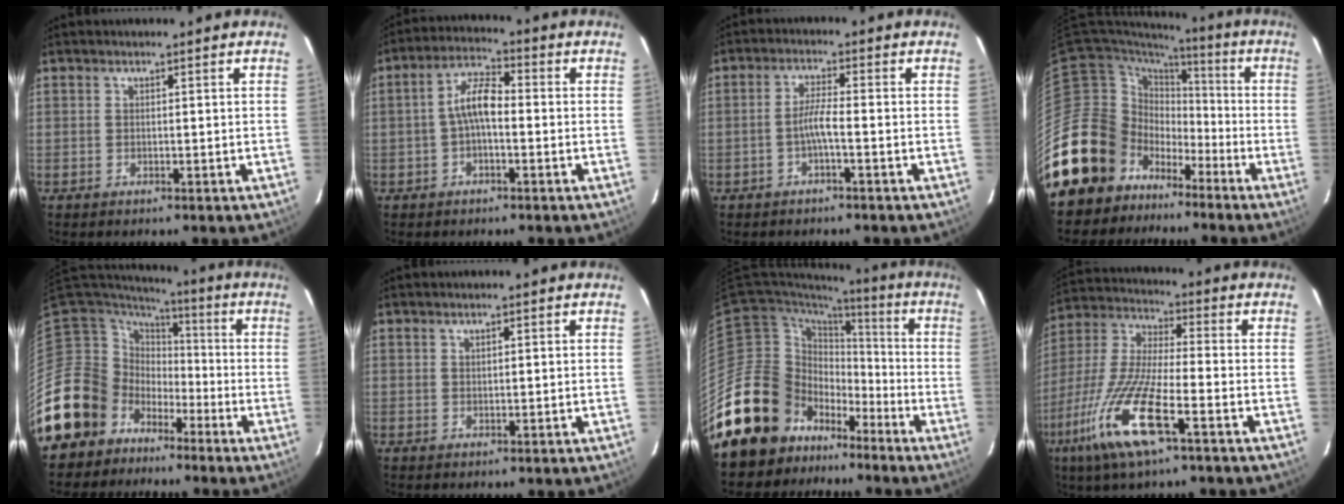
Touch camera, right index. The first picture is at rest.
{"total": 5.9, "force": [-1.0, 2.3, 5.3], "torque": [-0.109, 0.020, -0.021]}
{"total": 3.3, "force": [-1.4, 0.0, 2.9], "torque": [-0.062, 0.005, -0.028]}
{"total": 18.1, "force": [-9.7, 14.7, 4.2], "torque": [-0.122, 0.051, -0.163]}
{"total": 13.7, "force": [-7.2, 11.5, 1.7], "torque": [-0.068, 0.033, -0.131]}
{"total": 0.9, "force": [0.5, 0.4, 0.7], "torque": [-0.011, 0.004, 0.009]}
{"total": 19.7, "force": [-12.0, 14.7, 5.2], "torque": [-0.139, 0.053, -0.194]}
{"total": 16.7, "force": [-8.3, 3.2, 14.2], "torque": [-0.312, -0.025, -0.170]}